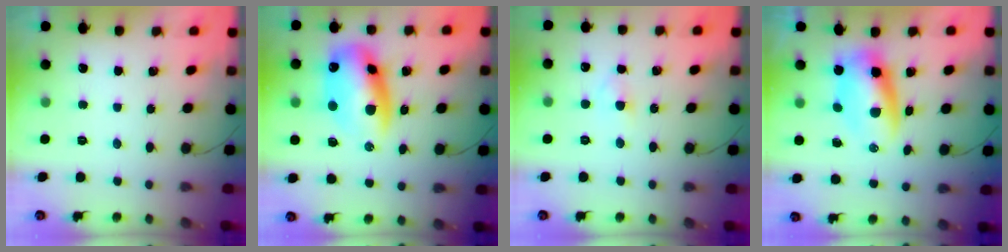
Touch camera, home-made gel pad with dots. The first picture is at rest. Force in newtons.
{"total": 13.8, "press": 13.4, "slide": 3.2}
{"total": 2.5, "press": 2.3, "slide": 1.0}
{"total": 6.9, "press": 6.7, "slide": 1.6}